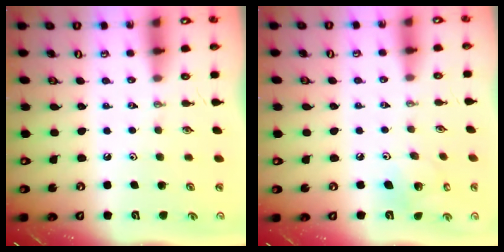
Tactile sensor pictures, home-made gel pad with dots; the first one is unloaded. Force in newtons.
{"total": 6.9, "press": 6.8, "slide": 0.9}